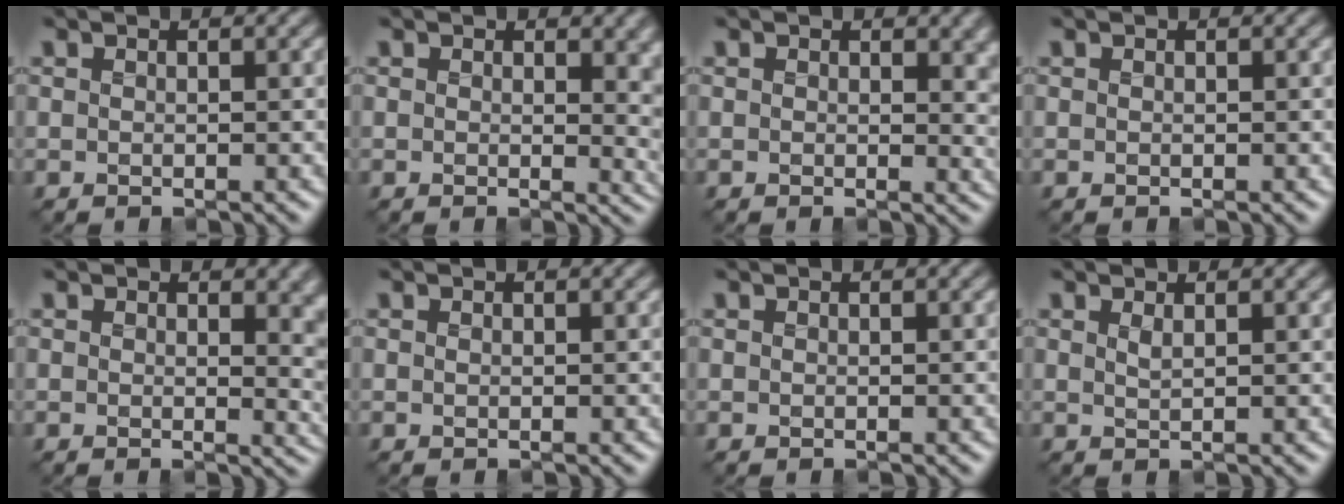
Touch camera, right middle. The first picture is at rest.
{"total": 4.8, "force": [1.7, 3.0, 3.3], "torque": [-0.040, -0.012, 0.031]}
{"total": 3.6, "force": [1.5, 2.4, 2.2], "torque": [-0.033, -0.008, 0.025]}
{"total": 0.0}
{"total": 4.6, "force": [1.7, 2.7, 3.3], "torque": [-0.039, -0.012, 0.033]}
{"total": 0.0}
{"total": 0.0}
{"total": 0.6, "force": [0.2, 0.0, 0.5], "torque": [-0.016, 0.000, 0.005]}